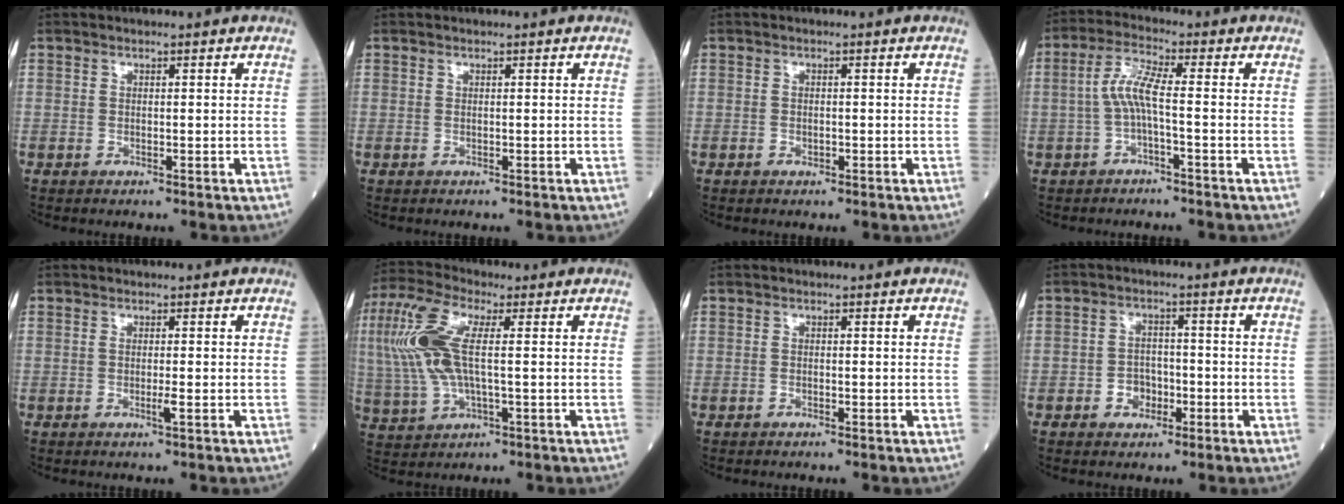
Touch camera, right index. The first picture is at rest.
{"total": 0.0}
{"total": 0.7, "force": [-0.4, 0.5, 0.4], "torque": [-0.009, 0.001, -0.004]}
{"total": 5.1, "force": [-0.9, 0.3, 5.1], "torque": [-0.104, 0.016, -0.019]}
{"total": 1.3, "force": [-0.4, -0.1, 1.3], "torque": [-0.026, -0.003, -0.008]}
{"total": 12.3, "force": [1.7, 4.0, 11.5], "torque": [-0.284, 0.018, 0.031]}
{"total": 0.0}
{"total": 3.7, "force": [-1.5, 2.8, 1.8], "torque": [-0.026, 0.008, -0.024]}